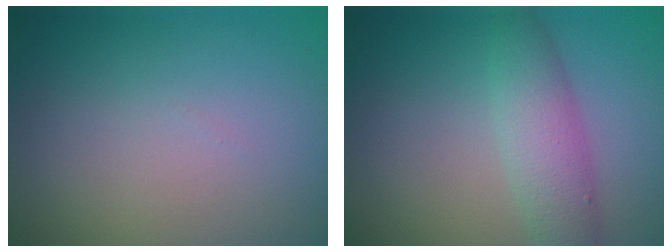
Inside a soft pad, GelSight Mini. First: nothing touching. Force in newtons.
{"total": 3.9, "press": 3.9, "slide": 0.0}